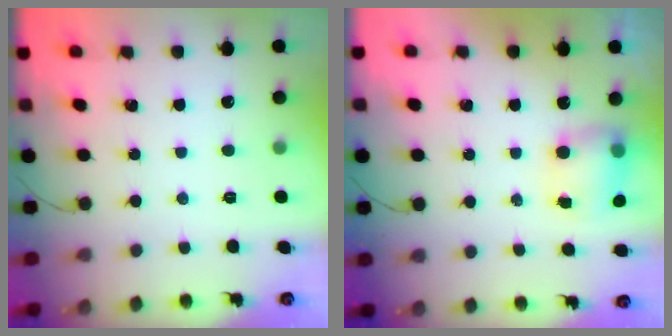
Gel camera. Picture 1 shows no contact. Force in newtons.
{"total": 8.4, "press": 8.4, "slide": 1.1}